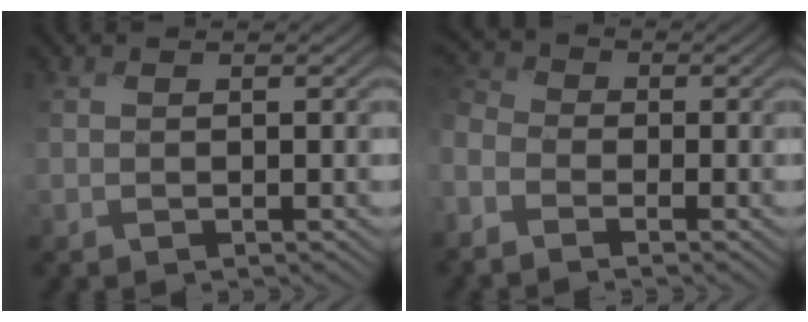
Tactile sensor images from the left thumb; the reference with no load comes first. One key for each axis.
{"total": 5.4, "fx": -3.2, "fy": 3.3, "fz": 2.7, "tx": -0.099, "ty": -0.013, "tz": -0.069}